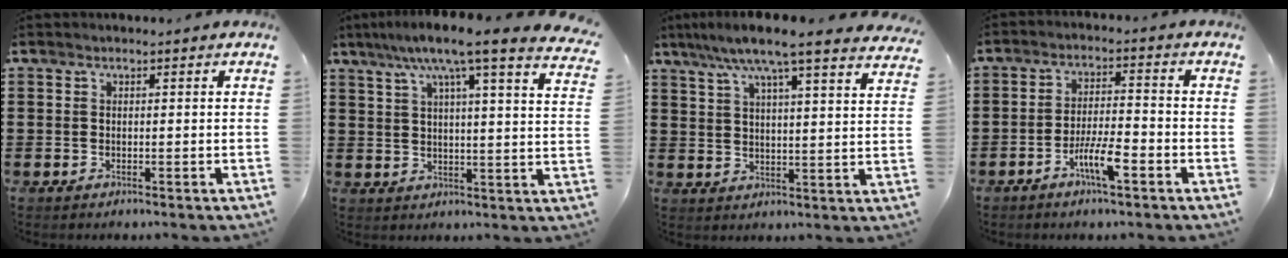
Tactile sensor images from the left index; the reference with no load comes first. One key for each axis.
{"total": 8.7, "fx": 6.4, "fy": 0.2, "fz": 5.9, "tx": -0.122, "ty": -0.030, "tz": 0.100}
{"total": 8.2, "fx": 6.6, "fy": 0.0, "fz": 4.8, "tx": -0.114, "ty": -0.022, "tz": 0.114}
{"total": 6.1, "fx": -3.2, "fy": 1.2, "fz": 5.1, "tx": -0.103, "ty": -0.002, "tz": -0.061}